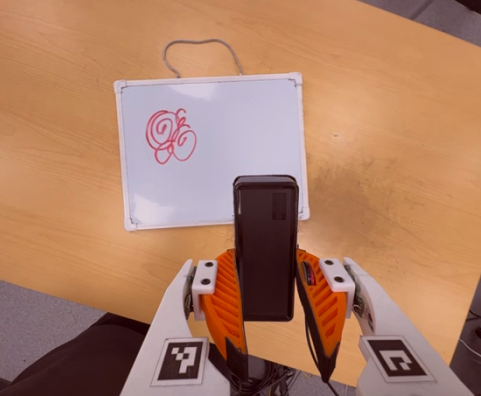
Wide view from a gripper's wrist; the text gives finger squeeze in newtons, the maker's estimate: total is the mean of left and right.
{"total": 4.7, "left": 3.4, "right": 6.1}